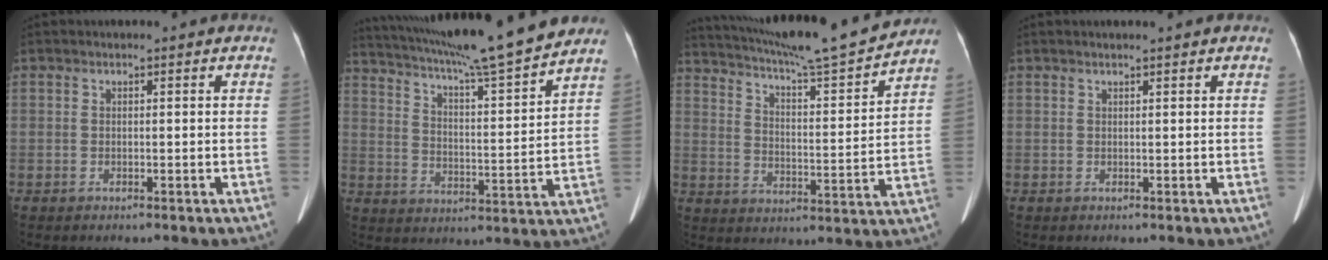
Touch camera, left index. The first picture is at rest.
{"total": 21.3, "force": [18.5, -0.2, 10.5], "torque": [-0.182, -0.008, 0.279]}
{"total": 19.5, "force": [17.8, -0.4, 7.9], "torque": [-0.138, -0.026, 0.264]}
{"total": 0.8, "force": [0.7, -0.1, 0.4], "torque": [-0.007, 0.007, 0.014]}